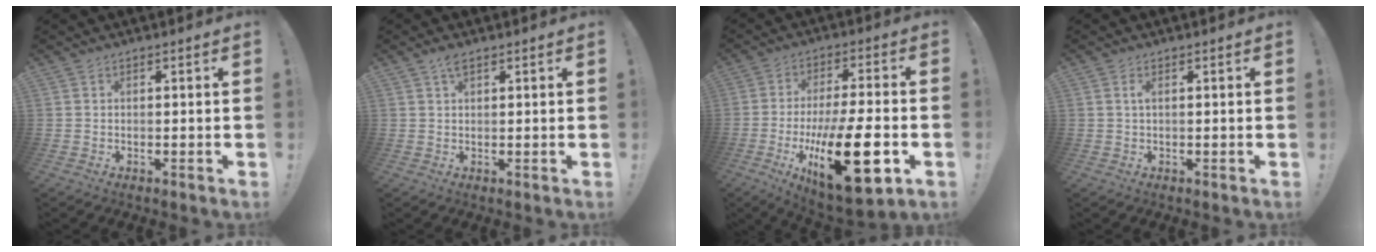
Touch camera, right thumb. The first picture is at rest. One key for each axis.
{"total": 2.3, "fx": 1.4, "fy": 1.0, "fz": 1.5, "tx": -0.024, "ty": -0.002, "tz": 0.024}
{"total": 23.6, "fx": -7.2, "fy": 8.1, "fz": 20.9, "tx": -0.351, "ty": 0.033, "tz": -0.104}
{"total": 1.1, "fx": 0.1, "fy": 0.2, "fz": 1.0, "tx": -0.015, "ty": 0.000, "tz": -0.001}